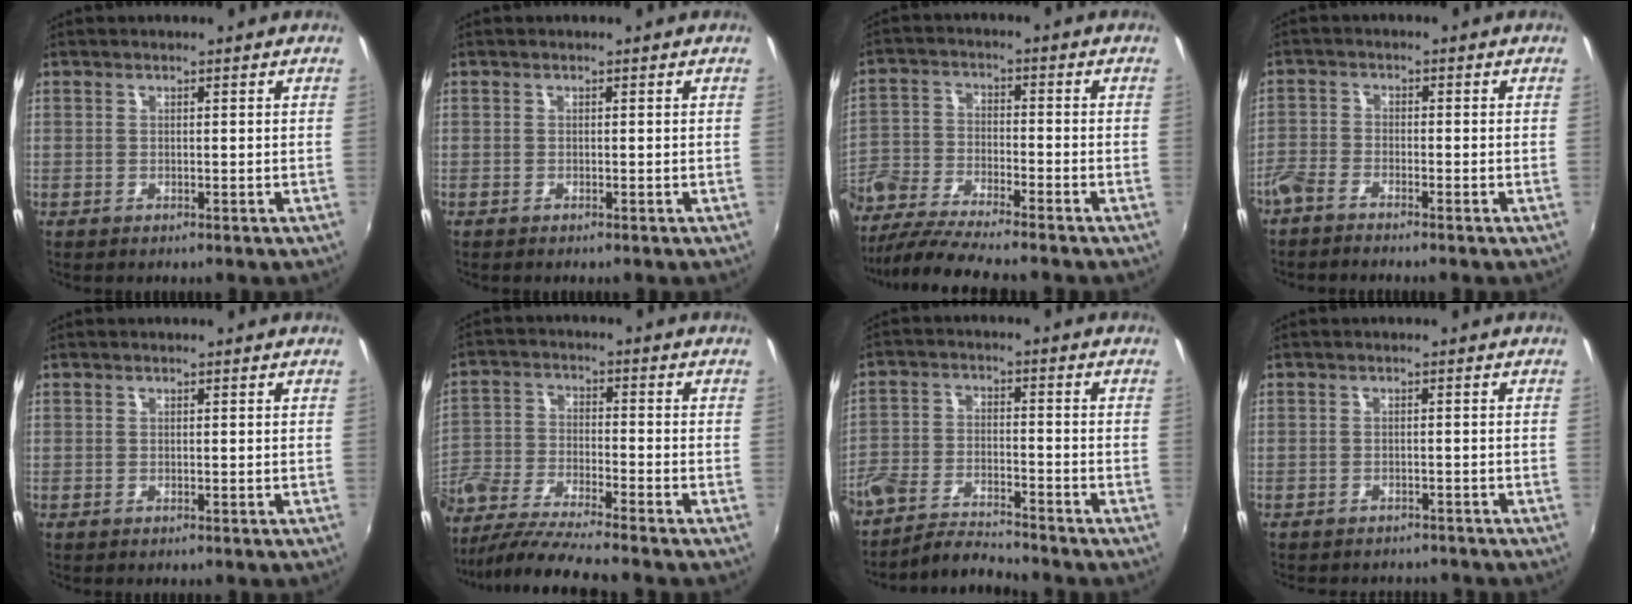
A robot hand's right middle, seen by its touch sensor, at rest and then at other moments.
{"total": 0.0}
{"total": 12.4, "force": [-10.4, 2.2, 6.3], "torque": [-0.142, -0.022, -0.202]}
{"total": 3.6, "force": [-3.2, 1.2, 1.3], "torque": [-0.042, -0.004, -0.069]}
{"total": 0.0}
{"total": 13.3, "force": [-11.1, 1.1, 7.3], "torque": [-0.153, -0.035, -0.214]}
{"total": 7.8, "force": [-7.2, 1.6, 2.6], "torque": [-0.068, -0.002, -0.141]}
{"total": 5.2, "force": [-4.7, 1.8, 1.3], "torque": [-0.035, -0.013, -0.065]}